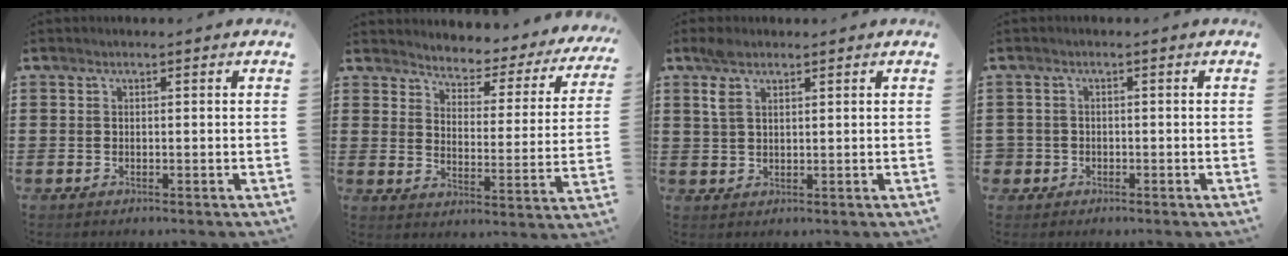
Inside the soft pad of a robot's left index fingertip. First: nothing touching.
{"total": 2.8, "force": [2.8, 0.4, 0.2], "torque": [-0.027, -0.033, 0.037]}
{"total": 3.4, "force": [1.8, 1.6, 2.4], "torque": [-0.054, 0.007, 0.033]}
{"total": 1.6, "force": [-0.8, 1.4, 0.1], "torque": [-0.008, 0.001, -0.020]}